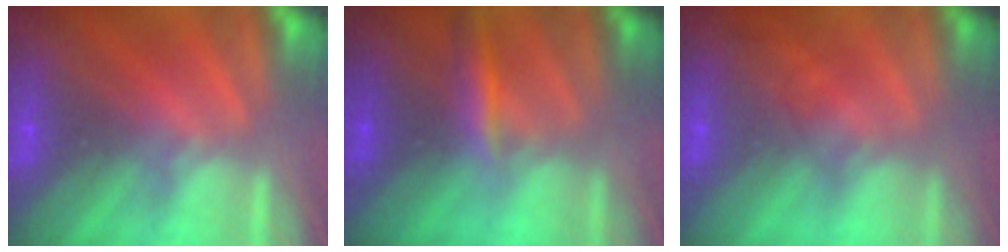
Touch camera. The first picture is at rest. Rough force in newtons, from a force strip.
{"total": 2.9}
{"total": 1.1}